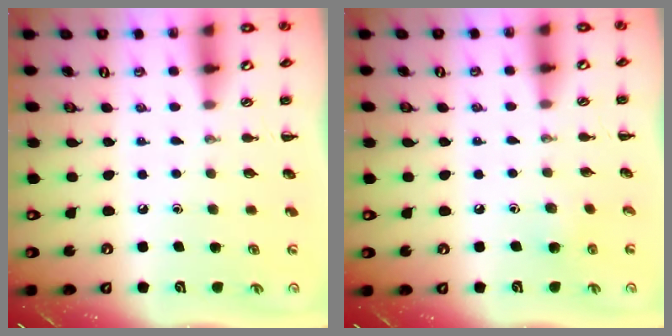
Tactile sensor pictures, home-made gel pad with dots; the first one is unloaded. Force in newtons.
{"total": 4.1, "press": 3.9, "slide": 1.4}